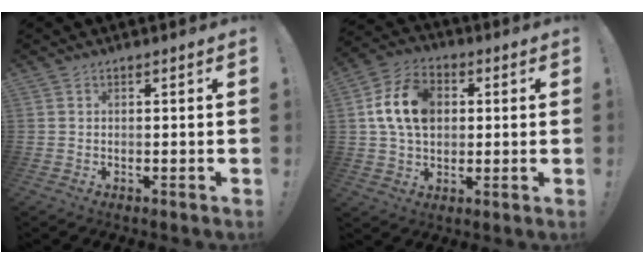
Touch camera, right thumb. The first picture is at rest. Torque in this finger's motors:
{"motor_torque": [1.09, 1.09, 0.22, 0.10, 0.19]}